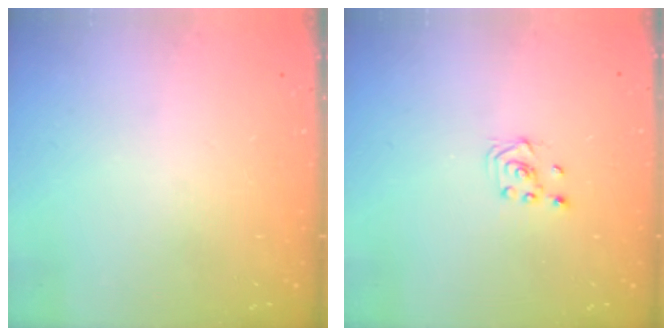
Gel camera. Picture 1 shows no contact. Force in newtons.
{"total": 2.3, "press": 2.2, "slide": 0.8}